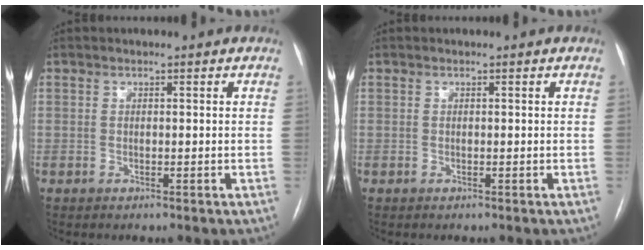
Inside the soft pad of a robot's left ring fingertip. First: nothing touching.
{"total": 0.0}